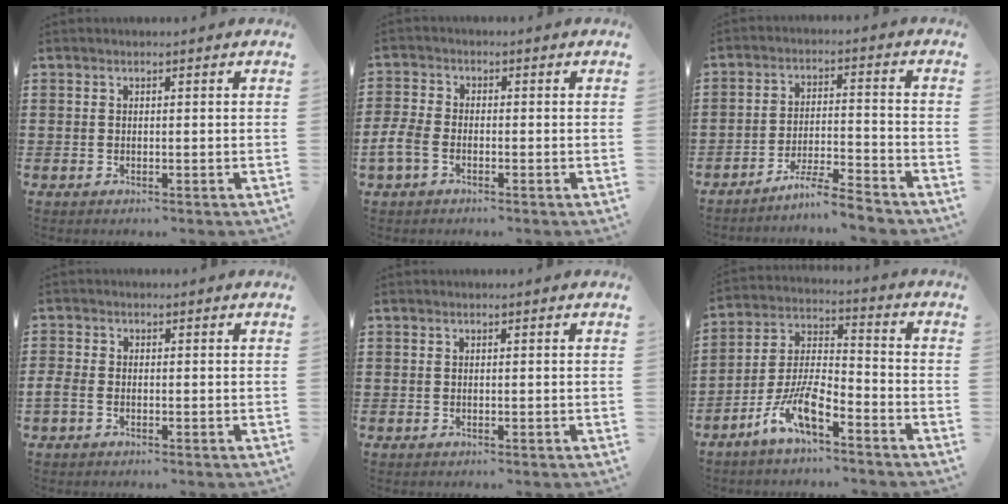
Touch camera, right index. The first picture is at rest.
{"total": 3.7, "force": [-2.0, 2.0, 2.4], "torque": [-0.070, -0.002, -0.043]}
{"total": 5.7, "force": [-5.3, -0.3, 2.0], "torque": [-0.042, -0.008, -0.103]}
{"total": 1.5, "force": [-1.0, 0.7, 0.8], "torque": [-0.032, -0.005, -0.024]}
{"total": 0.0}
{"total": 9.0, "force": [-6.3, 2.6, 5.8], "torque": [-0.140, -0.005, -0.126]}